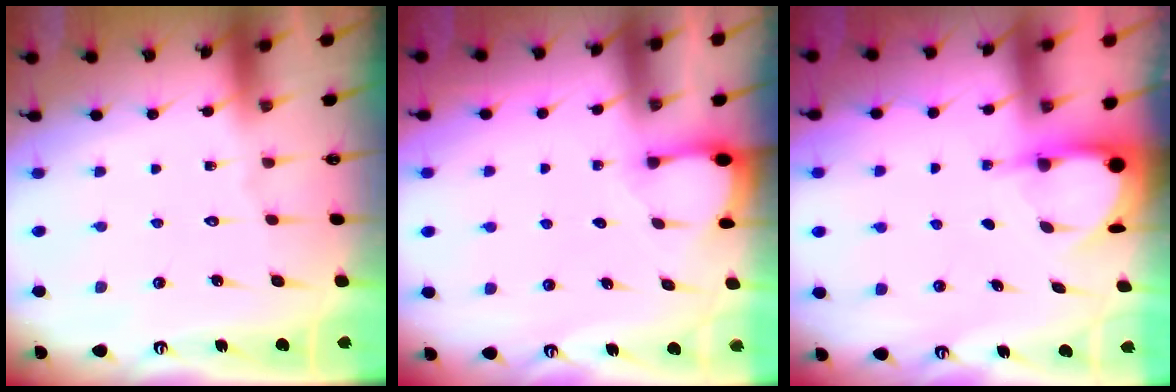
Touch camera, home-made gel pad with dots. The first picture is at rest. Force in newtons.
{"total": 2.7, "press": 2.7, "slide": 0.3}
{"total": 3.9, "press": 3.9, "slide": 0.3}